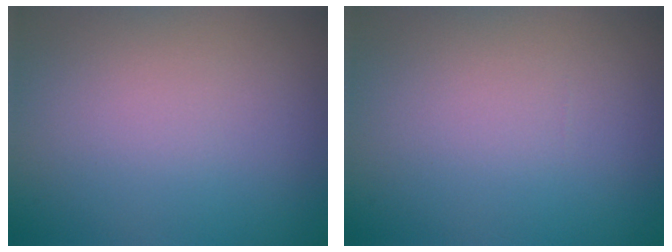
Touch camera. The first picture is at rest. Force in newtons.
{"total": 0.0}